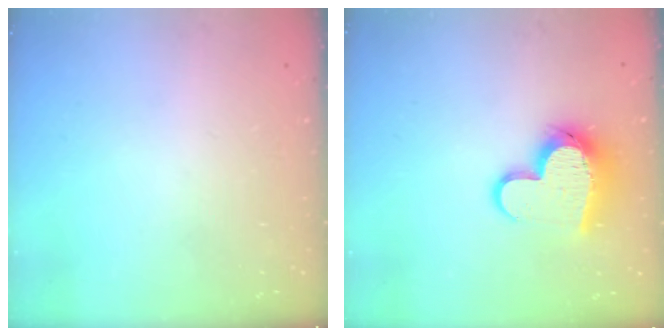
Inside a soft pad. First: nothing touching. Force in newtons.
{"total": 13.9, "press": 13.8, "slide": 1.8}